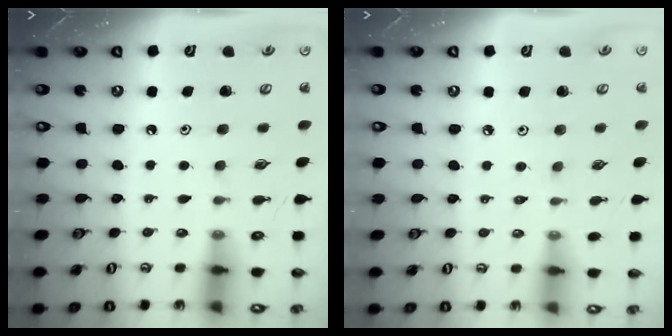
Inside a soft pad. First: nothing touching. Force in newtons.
{"total": 2.1, "press": 2.0, "slide": 0.4}